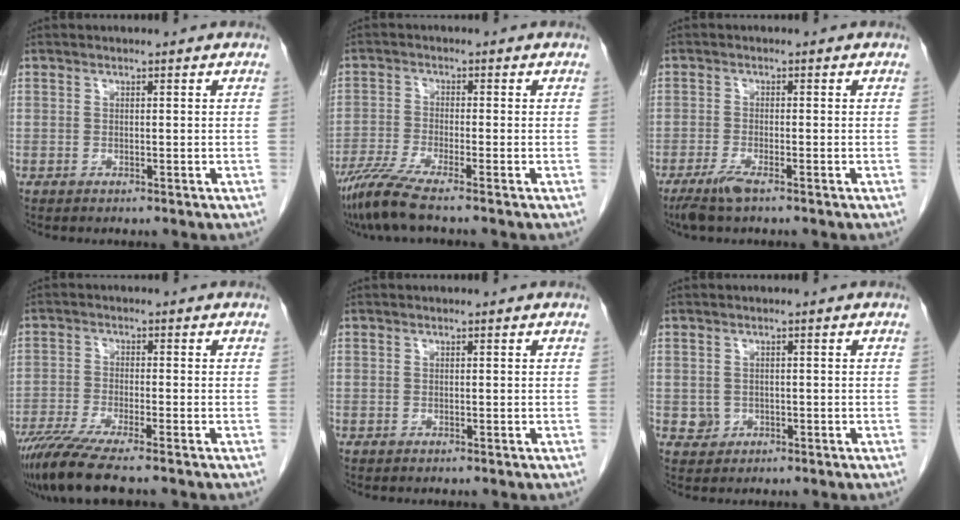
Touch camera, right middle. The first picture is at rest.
{"total": 6.4, "force": [-5.2, -0.8, 3.8], "torque": [-0.073, -0.023, -0.100]}
{"total": 3.2, "force": [-2.3, 0.2, 2.3], "torque": [-0.054, -0.008, -0.046]}
{"total": 8.6, "force": [-6.9, -0.2, 5.1], "torque": [-0.085, -0.025, -0.119]}
{"total": 0.0}
{"total": 1.7, "force": [-0.3, 1.6, 0.4], "torque": [-0.004, 0.004, 0.001]}